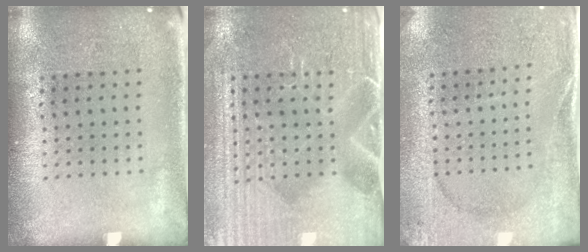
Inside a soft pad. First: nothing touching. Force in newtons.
{"total": 4.7, "press": 4.5, "slide": 1.5}
{"total": 2.6, "press": 2.5, "slide": 0.4}